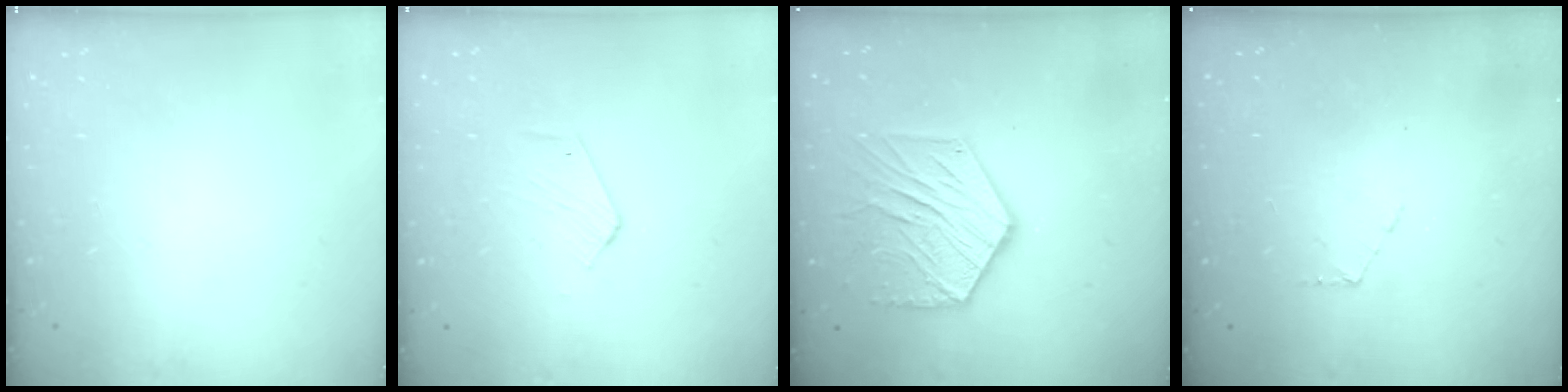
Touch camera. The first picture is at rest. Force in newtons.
{"total": 2.8, "press": 2.8, "slide": 0.4}
{"total": 15.5, "press": 15.5, "slide": 1.2}
{"total": 4.0, "press": 4.0, "slide": 0.4}